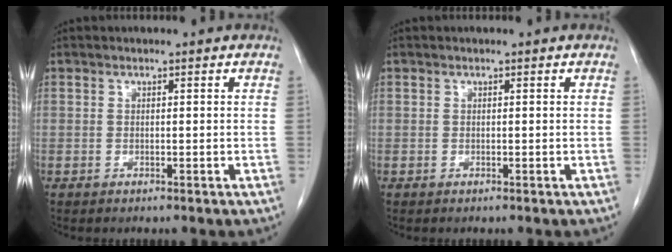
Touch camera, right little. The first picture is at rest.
{"total": 0.0}